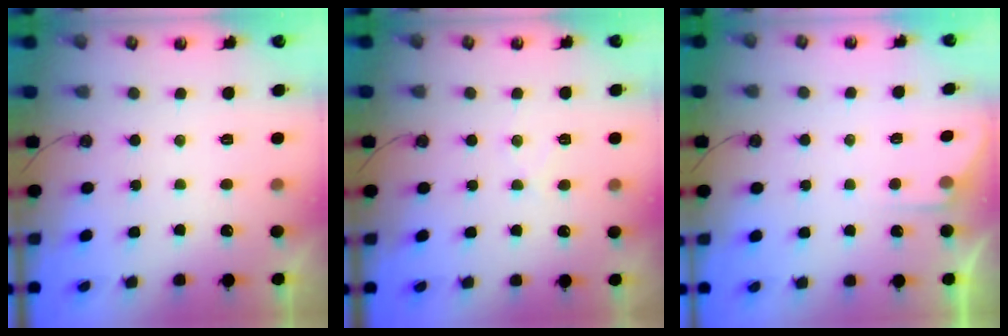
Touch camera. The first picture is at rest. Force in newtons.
{"total": 6.2, "press": 6.2, "slide": 1.0}
{"total": 3.1, "press": 3.1, "slide": 0.5}